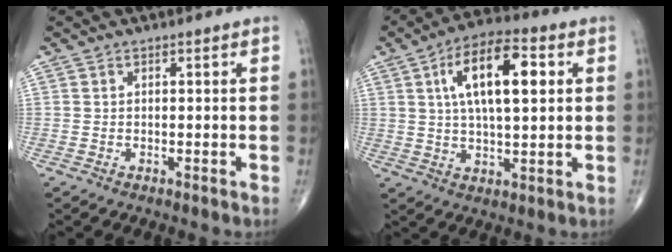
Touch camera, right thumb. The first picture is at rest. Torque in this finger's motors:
{"motor_torque": [0.04, 0.35, 0.75, 0.04, 0.31]}